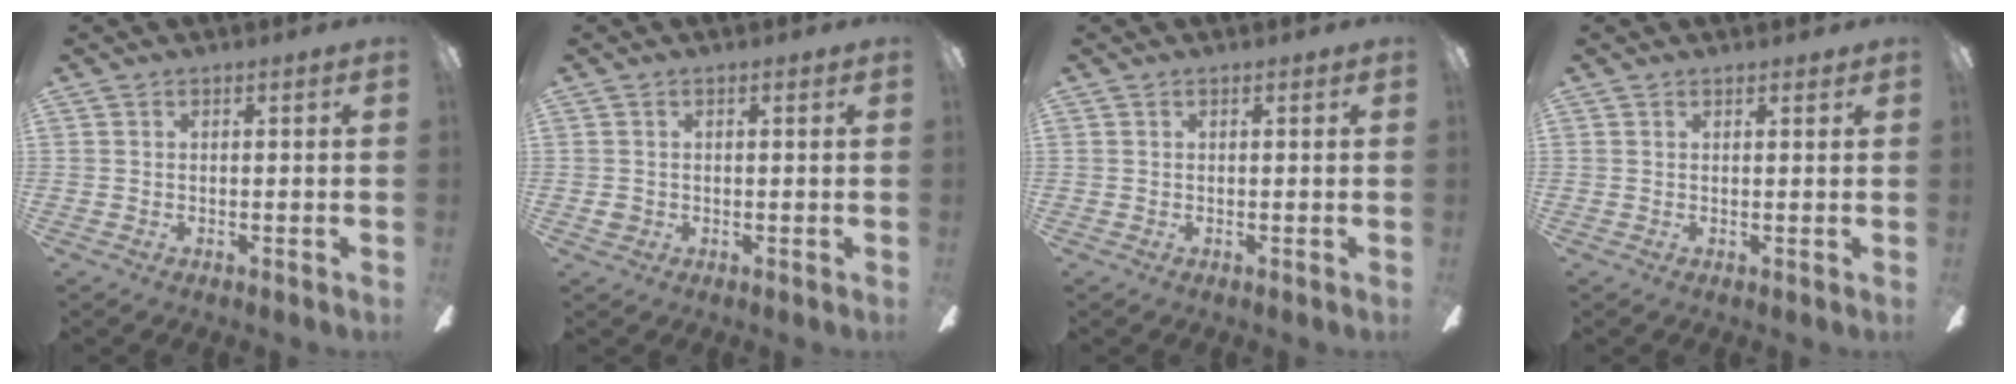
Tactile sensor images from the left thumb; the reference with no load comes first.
{"total": 1.4, "force": [0.0, 1.3, 0.5], "torque": [-0.010, 0.006, -0.002]}
{"total": 0.0}
{"total": 1.0, "force": [0.9, 0.1, 0.4], "torque": [-0.001, -0.003, 0.014]}